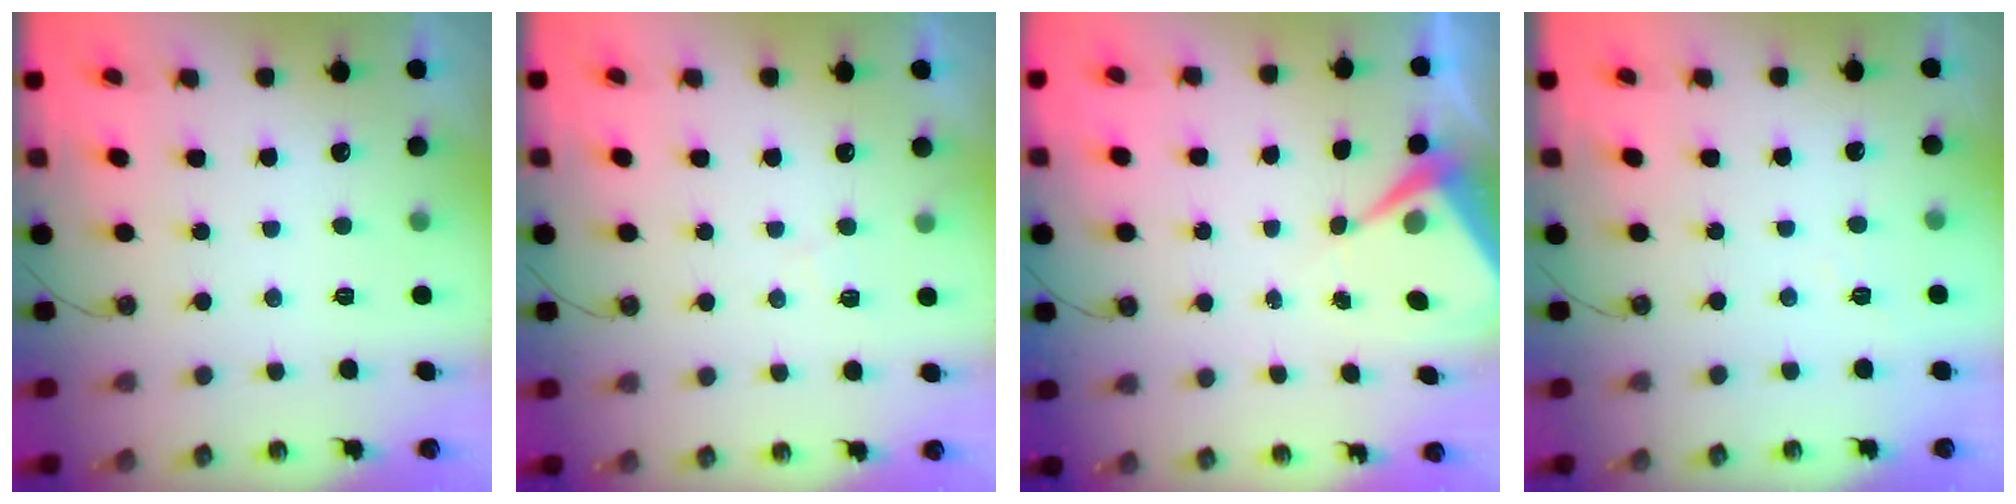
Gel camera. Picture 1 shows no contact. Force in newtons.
{"total": 5.9, "press": 5.9, "slide": 0.7}
{"total": 6.0, "press": 6.0, "slide": 0.5}
{"total": 3.0, "press": 3.0, "slide": 0.3}